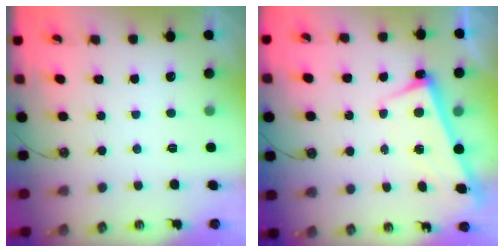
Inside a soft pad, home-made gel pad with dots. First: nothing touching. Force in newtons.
{"total": 2.7, "press": 2.7, "slide": 0.4}